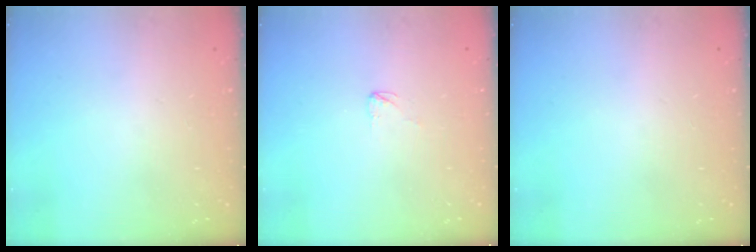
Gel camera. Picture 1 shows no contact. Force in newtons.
{"total": 2.3, "press": 2.3, "slide": 0.2}
{"total": 0.0}